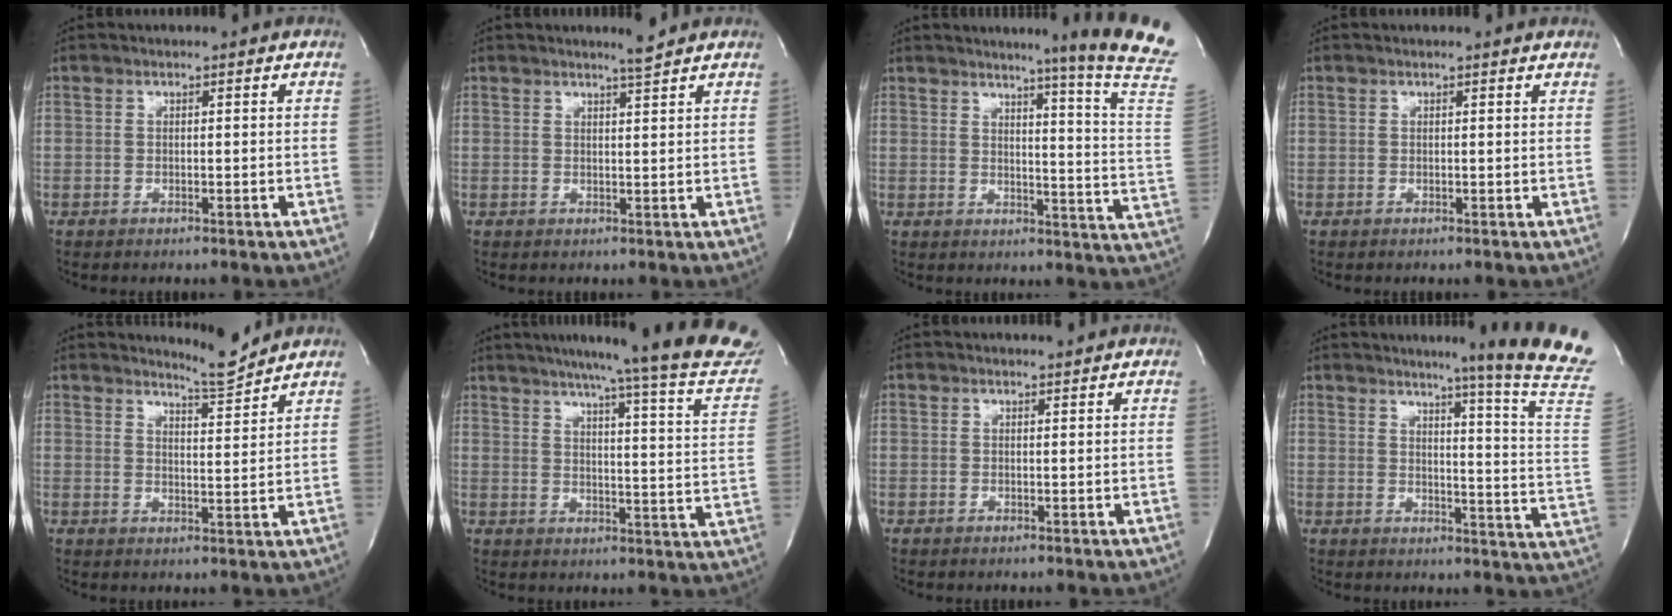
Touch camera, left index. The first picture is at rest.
{"total": 2.1, "force": [1.9, -0.6, 0.8], "torque": [-0.017, -0.009, 0.032]}
{"total": 15.9, "force": [12.8, -3.8, 8.7], "torque": [-0.123, -0.102, 0.141]}
{"total": 2.2, "force": [2.1, 0.0, 0.5], "torque": [-0.015, 0.005, 0.018]}
{"total": 4.5, "force": [4.4, -0.7, 0.3], "torque": [-0.017, -0.026, 0.070]}
{"total": 27.9, "force": [24.7, 0.1, 12.9], "torque": [-0.192, -0.083, 0.291]}
{"total": 0.8, "force": [0.8, -0.1, 0.0], "torque": [-0.008, -0.004, 0.013]}
{"total": 18.1, "force": [14.8, -3.8, 9.8], "torque": [-0.140, -0.107, 0.169]}